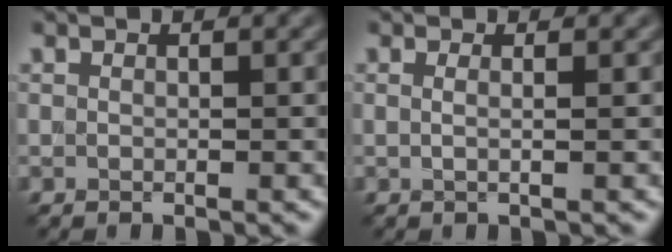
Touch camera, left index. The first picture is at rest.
{"total": 1.3, "force": [0.2, 0.6, 1.2], "torque": [-0.010, -0.004, -0.010]}